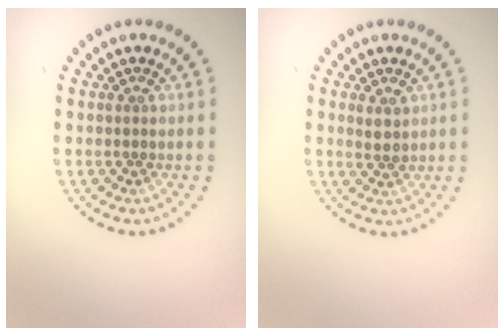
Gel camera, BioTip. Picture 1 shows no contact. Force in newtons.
{"total": 1.3, "press": 1.1, "slide": 0.6}